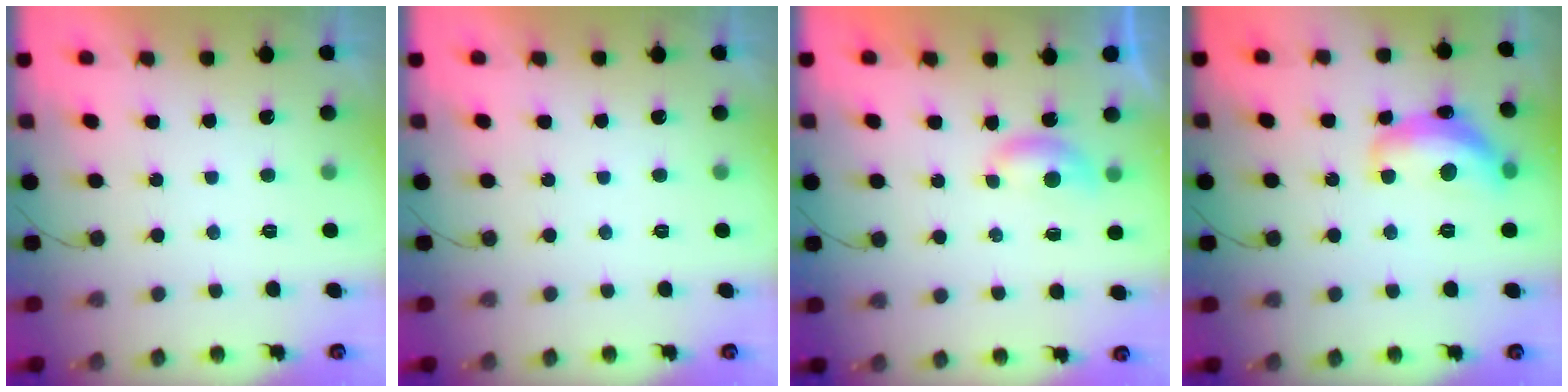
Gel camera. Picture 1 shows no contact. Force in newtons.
{"total": 0.0}
{"total": 3.6, "press": 3.6, "slide": 0.4}
{"total": 14.4, "press": 14.4, "slide": 0.6}